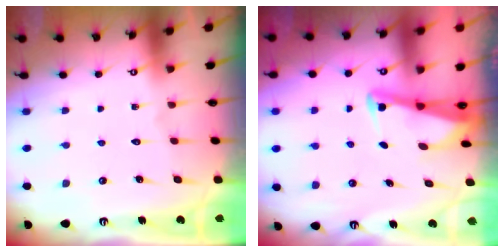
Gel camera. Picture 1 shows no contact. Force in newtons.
{"total": 2.5, "press": 2.5, "slide": 0.2}